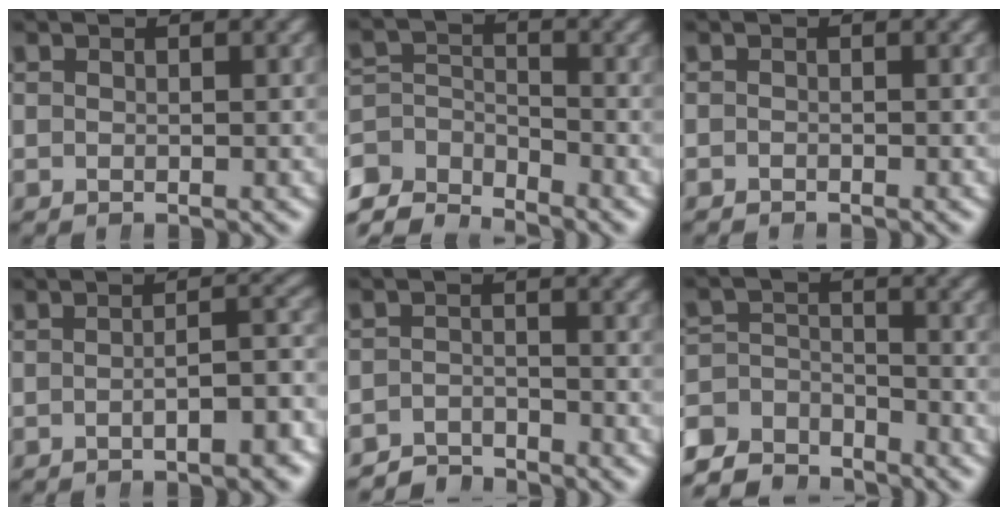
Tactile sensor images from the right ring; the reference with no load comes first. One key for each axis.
{"total": 5.7, "fx": -3.5, "fy": 3.7, "fz": 2.5, "tx": -0.068, "ty": -0.042, "tz": -0.047}
{"total": 0.7, "fx": -0.7, "fy": -0.1, "fz": -0.2, "tx": 0.003, "ty": -0.010, "tz": -0.008}
{"total": 4.2, "fx": -2.5, "fy": 1.0, "fz": 3.3, "tx": -0.040, "ty": -0.002, "tz": -0.037}
{"total": 3.4, "fx": -3.3, "fy": 0.7, "fz": -0.1, "tx": 0.006, "ty": -0.013, "tz": -0.059}
{"total": 6.5, "fx": -4.9, "fy": 3.6, "fz": 2.3, "tx": -0.052, "ty": -0.031, "tz": -0.073}